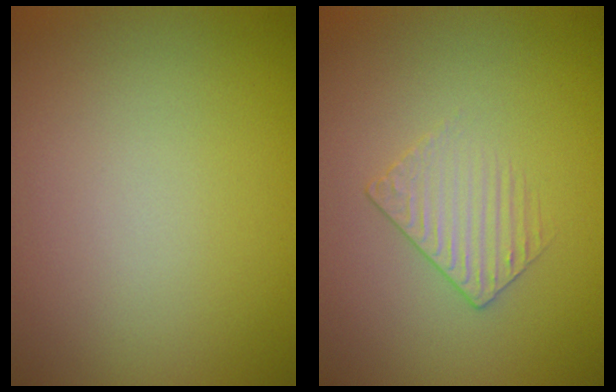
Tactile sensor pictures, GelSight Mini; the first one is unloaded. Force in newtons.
{"total": 1.4, "press": 0.9, "slide": 1.1}